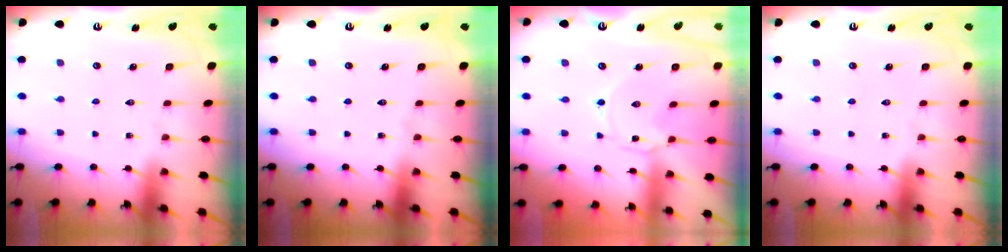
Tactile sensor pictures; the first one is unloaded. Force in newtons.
{"total": 0.0}
{"total": 0.0}
{"total": 0.0}